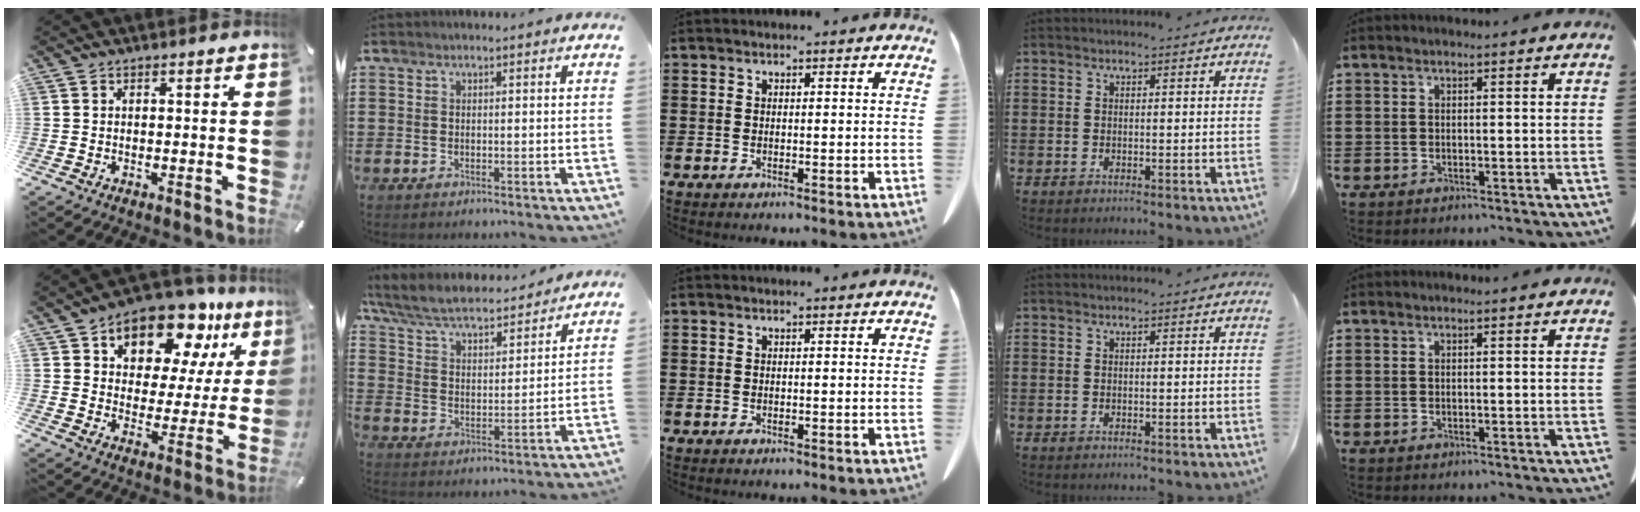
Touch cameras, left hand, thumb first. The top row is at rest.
{"thumb": {"total": 15.1, "force": [10.9, 8.1, 6.5], "torque": [-0.110, -0.080, 0.192]}, "index": {"total": 6.5, "force": [5.9, 0.8, 2.4], "torque": [-0.072, -0.036, 0.100]}}